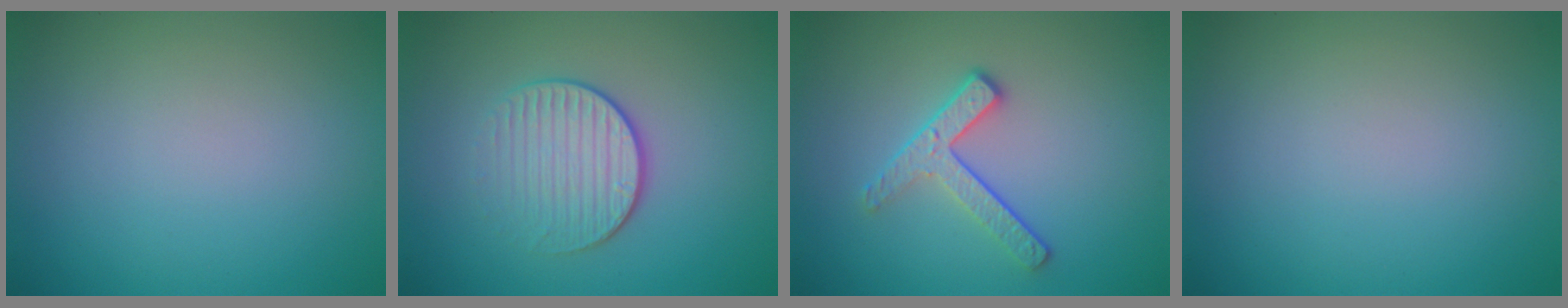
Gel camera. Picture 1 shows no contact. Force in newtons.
{"total": 3.4, "press": 2.7, "slide": 2.0}
{"total": 2.9, "press": 2.4, "slide": 1.6}
{"total": 0.0}